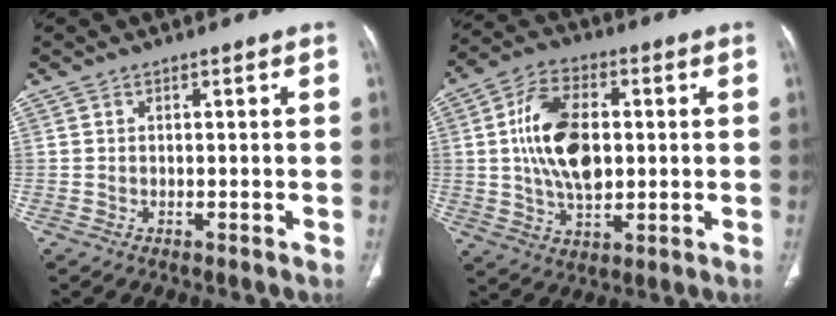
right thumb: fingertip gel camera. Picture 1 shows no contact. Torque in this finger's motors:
{"motor_torque": [2.14, 2.12, 1.56, -0.10, 0.18]}